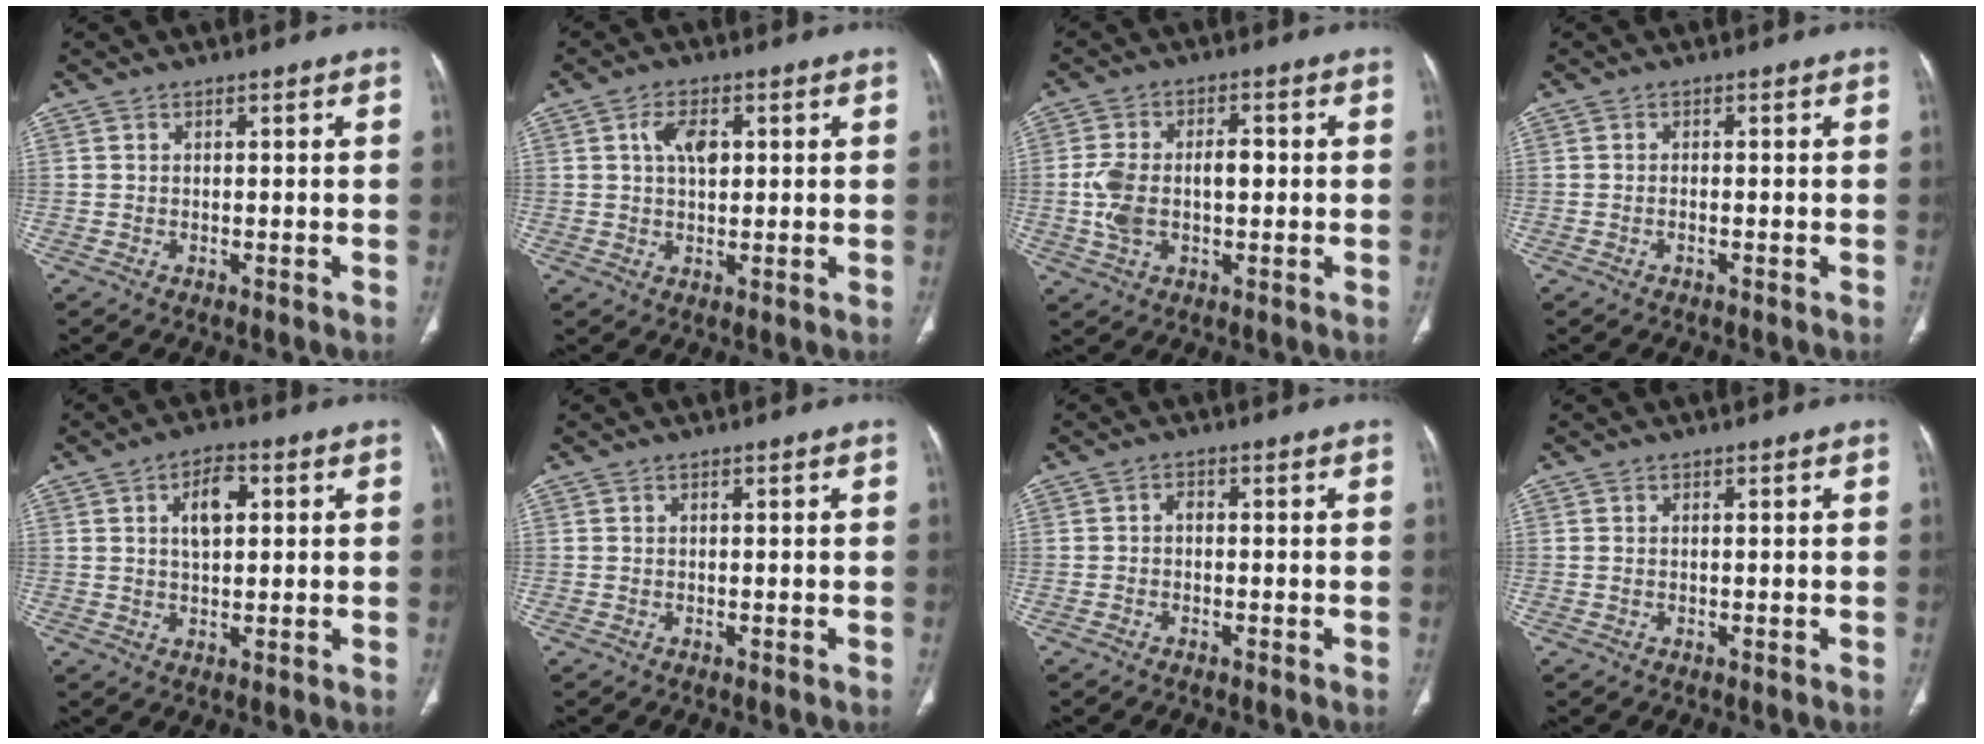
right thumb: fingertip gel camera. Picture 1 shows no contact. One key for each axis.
{"total": 5.1, "fx": 1.3, "fy": 2.9, "fz": 4.0, "tx": -0.064, "ty": 0.000, "tz": 0.019}
{"total": 9.3, "fx": -0.4, "fy": 5.4, "fz": 7.6, "tx": -0.153, "ty": 0.022, "tz": -0.004}
{"total": 0.7, "fx": -0.4, "fy": 0.2, "fz": 0.5, "tx": -0.012, "ty": 0.007, "tz": -0.006}
{"total": 6.0, "fx": 1.7, "fy": 3.1, "fz": 4.8, "tx": -0.071, "ty": 0.002, "tz": 0.027}
{"total": 0.0}
{"total": 1.1, "fx": -0.4, "fy": 0.8, "fz": 0.8, "tx": -0.007, "ty": 0.005, "tz": -0.011}
{"total": 0.0}